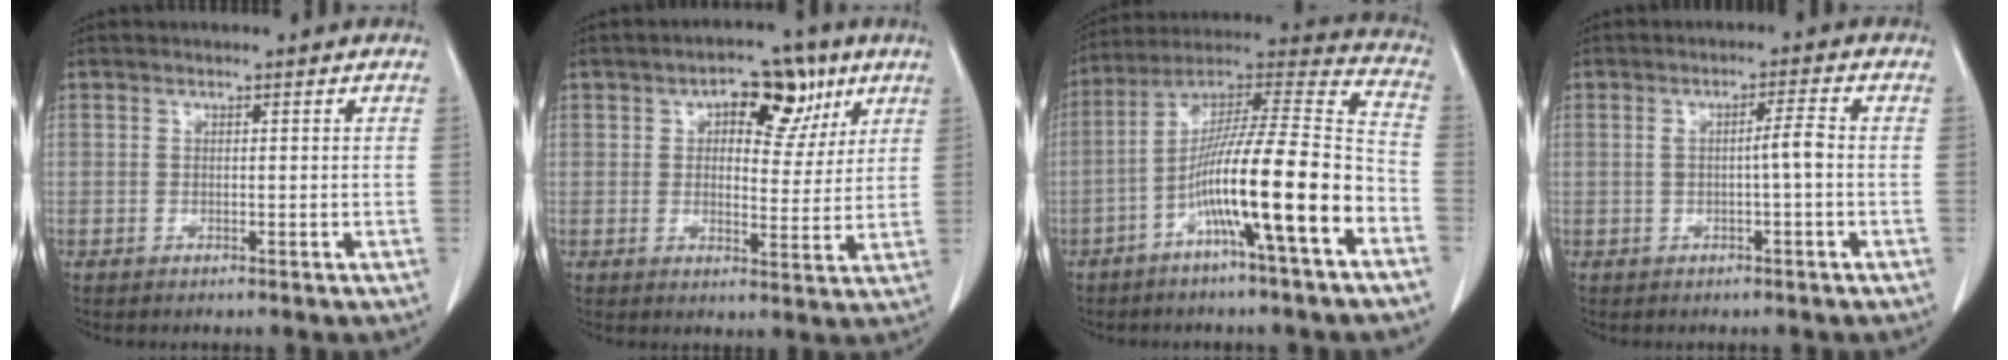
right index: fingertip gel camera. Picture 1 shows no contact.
{"total": 10.4, "force": [4.8, 5.6, 7.3], "torque": [-0.101, 0.024, 0.073]}
{"total": 19.2, "force": [-7.3, 0.8, 17.7], "torque": [-0.304, 0.007, -0.128]}
{"total": 3.5, "force": [-0.4, 0.4, 3.5], "torque": [-0.066, 0.009, -0.002]}